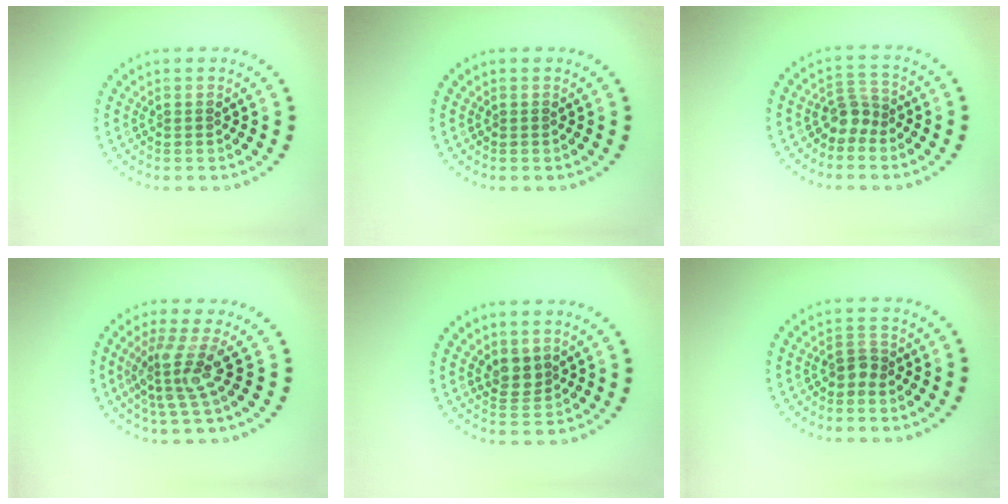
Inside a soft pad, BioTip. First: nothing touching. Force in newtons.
{"total": 0.0}
{"total": 2.3, "press": 1.7, "slide": 1.6}
{"total": 3.5, "press": 2.5, "slide": 2.5}
{"total": 2.2, "press": 2.0, "slide": 1.1}
{"total": 1.5, "press": 1.3, "slide": 0.7}